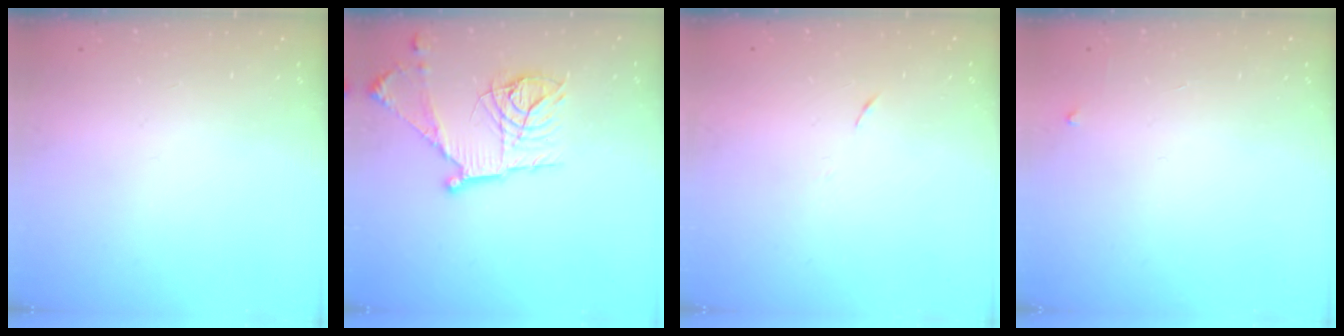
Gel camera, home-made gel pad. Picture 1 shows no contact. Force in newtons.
{"total": 18.2, "press": 18.2, "slide": 1.2}
{"total": 4.0, "press": 3.6, "slide": 1.7}
{"total": 2.3, "press": 2.3, "slide": 0.3}